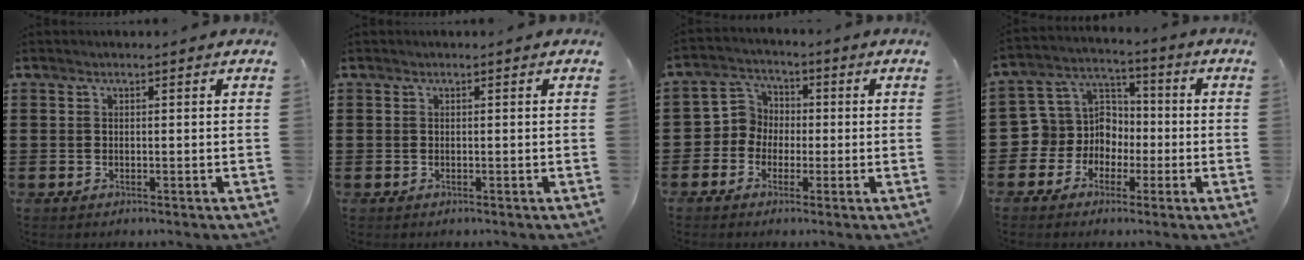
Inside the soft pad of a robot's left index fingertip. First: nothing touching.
{"total": 0.0}
{"total": 4.8, "force": [-1.4, 4.6, 0.8], "torque": [-0.035, 0.017, -0.031]}
{"total": 7.4, "force": [-1.6, 7.2, 0.5], "torque": [-0.062, -0.001, -0.034]}